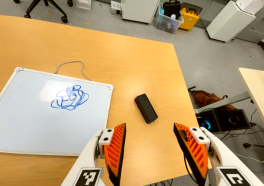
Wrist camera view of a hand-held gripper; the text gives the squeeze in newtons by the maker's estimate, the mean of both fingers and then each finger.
{"total": 0.0}